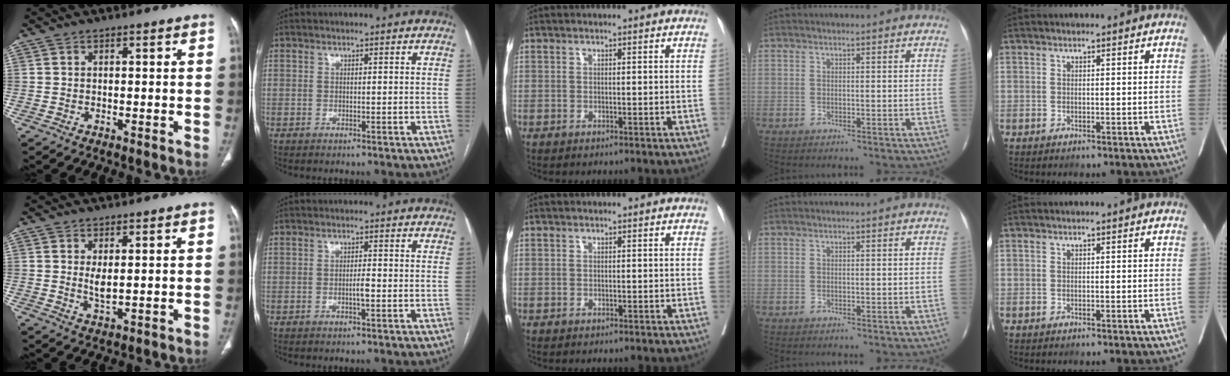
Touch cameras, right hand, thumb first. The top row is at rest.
{"thumb": {"total": 2.7, "force": [0.7, 0.9, 2.5], "torque": [-0.051, -0.013, 0.020]}, "index": {"total": 1.7, "force": [-0.6, 0.2, 1.6], "torque": [-0.029, 0.001, -0.011]}}